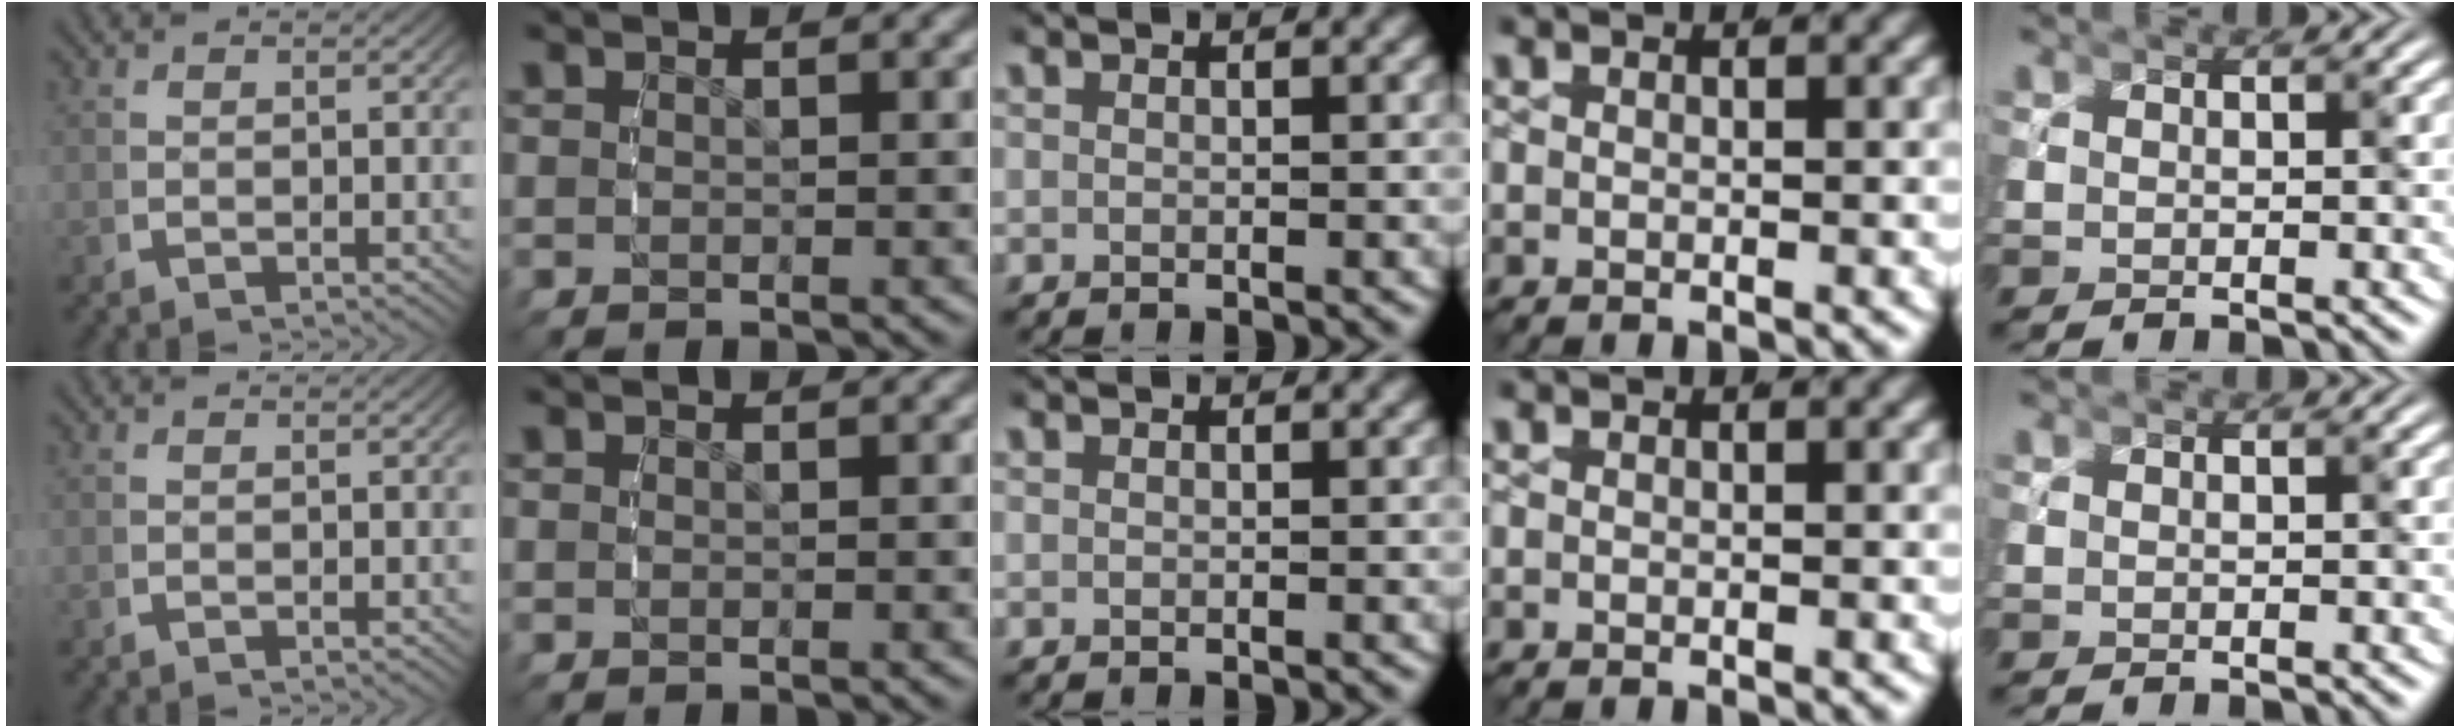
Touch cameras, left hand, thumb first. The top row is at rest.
{}